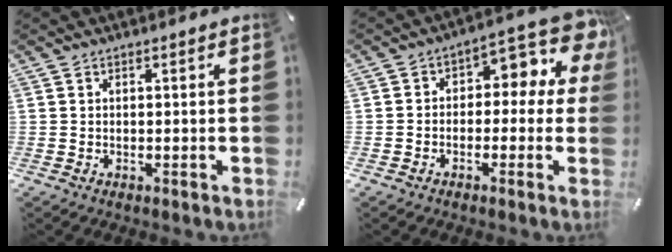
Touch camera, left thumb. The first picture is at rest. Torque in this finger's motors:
{"motor_torque": [0.90, 1.04, -0.04, 0.03, -0.03]}